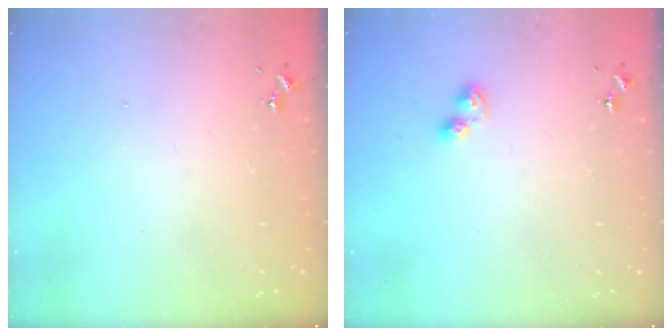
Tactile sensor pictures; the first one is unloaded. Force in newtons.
{"total": 4.8, "press": 4.8, "slide": 0.5}